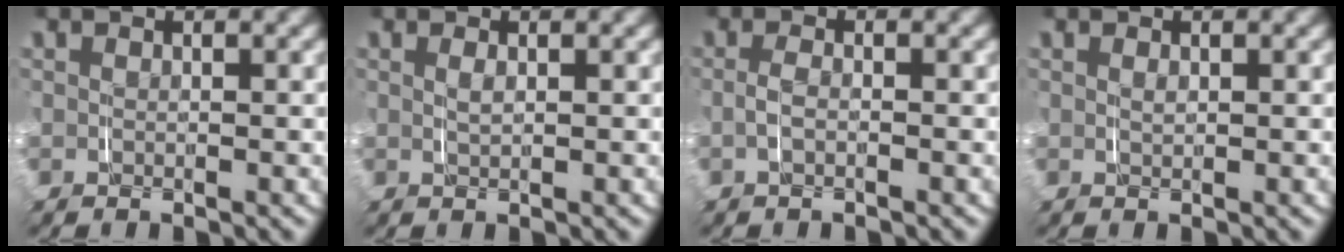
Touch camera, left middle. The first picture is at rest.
{"total": 0.8, "force": [0.4, 0.1, 0.7], "torque": [-0.016, -0.003, 0.010]}
{"total": 1.1, "force": [-0.3, 0.4, 1.0], "torque": [-0.029, -0.001, -0.006]}
{"total": 0.5, "force": [0.3, 0.1, 0.4], "torque": [-0.009, -0.003, 0.007]}